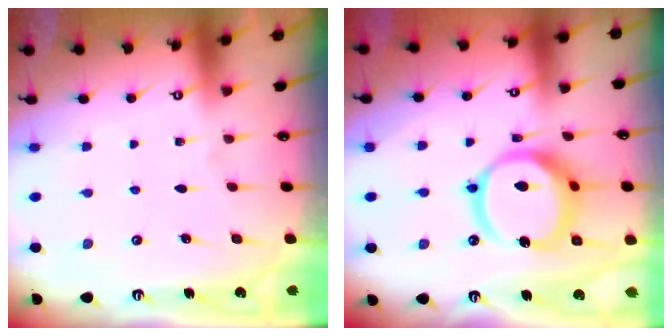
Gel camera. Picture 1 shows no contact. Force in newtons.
{"total": 16.3, "press": 16.2, "slide": 2.0}